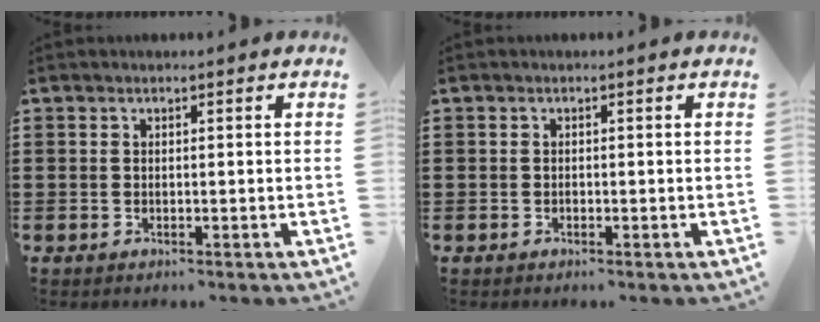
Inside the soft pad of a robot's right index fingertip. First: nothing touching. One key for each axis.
{"total": 0.0}